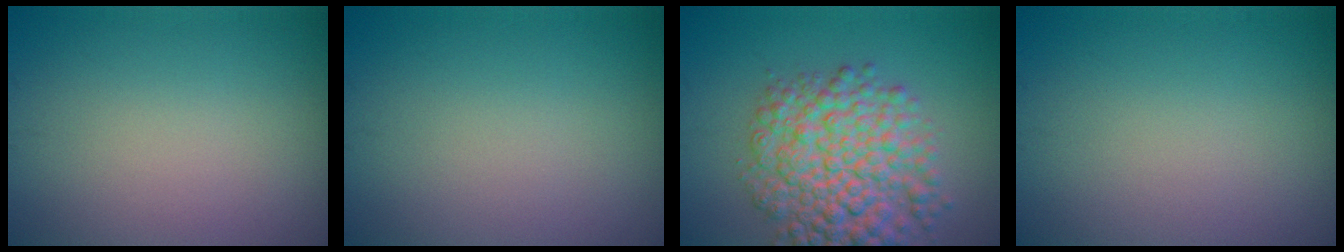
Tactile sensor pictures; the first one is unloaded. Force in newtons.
{"total": 0.0}
{"total": 8.3, "press": 8.3, "slide": 0.2}
{"total": 0.0}